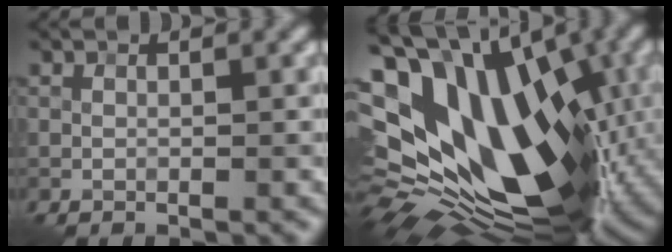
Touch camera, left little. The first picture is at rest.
{"total": 20.7, "force": [2.1, 12.2, 16.6], "torque": [-0.277, -0.033, 0.073]}